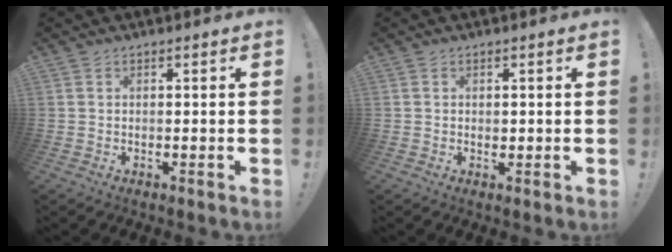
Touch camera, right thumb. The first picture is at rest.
{"total": 0.7, "force": [0.2, 0.6, 0.2], "torque": [0.002, -0.001, 0.003]}